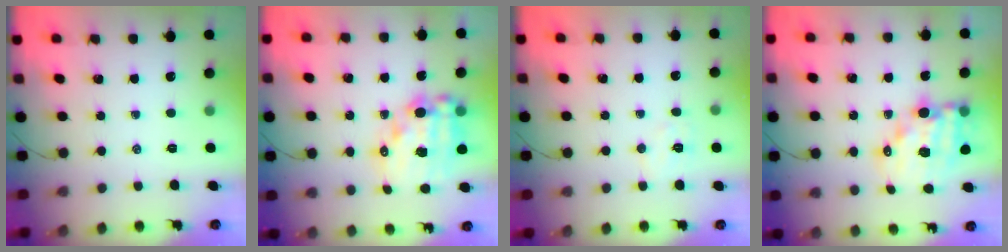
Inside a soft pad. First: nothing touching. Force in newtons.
{"total": 16.7, "press": 16.3, "slide": 3.5}
{"total": 5.5, "press": 5.5, "slide": 0.8}
{"total": 13.5, "press": 13.1, "slide": 3.3}